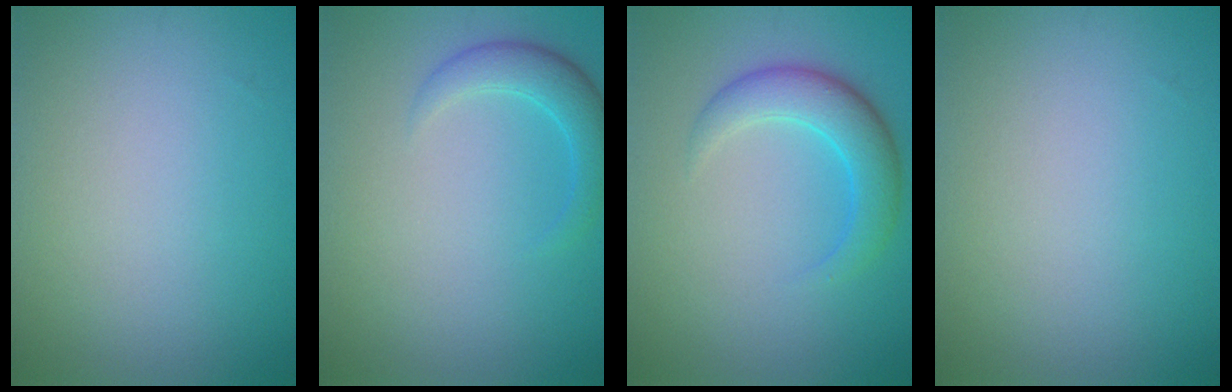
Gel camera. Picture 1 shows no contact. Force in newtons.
{"total": 2.7, "press": 2.7, "slide": 0.1}
{"total": 4.1, "press": 4.0, "slide": 0.1}
{"total": 0.0}